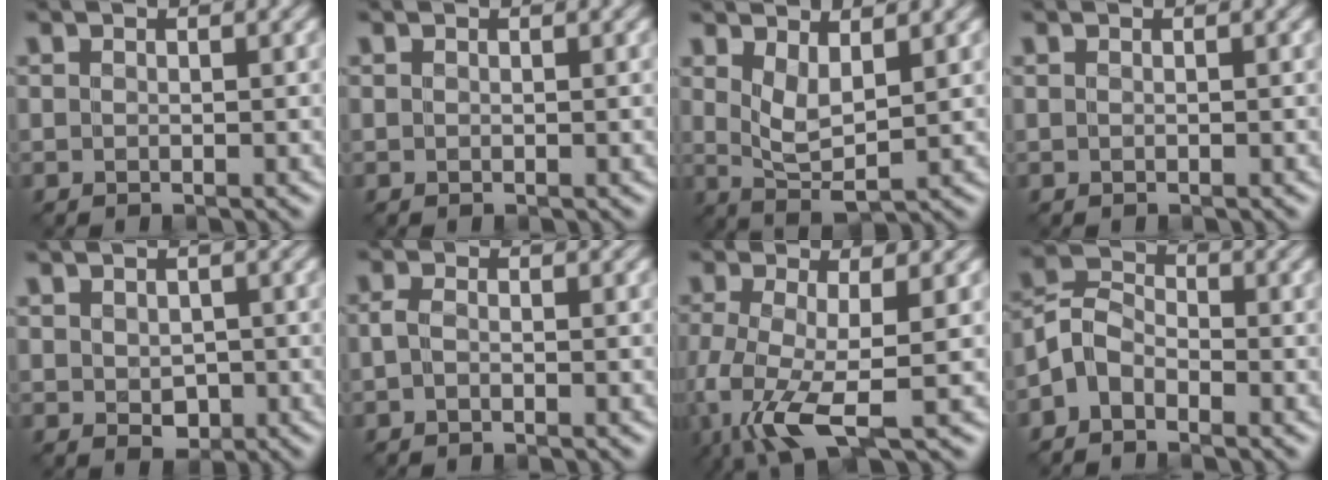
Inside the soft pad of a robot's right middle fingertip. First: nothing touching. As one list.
[{"total": 0.0}, {"total": 3.2, "force": [1.3, 1.1, 2.7], "torque": [-0.062, -0.012, 0.030]}, {"total": 0.0}, {"total": 1.8, "force": [-0.1, 1.4, 1.2], "torque": [-0.021, -0.008, 0.003]}, {"total": 1.0, "force": [-0.6, 0.5, 0.8], "torque": [-0.022, -0.003, -0.013]}, {"total": 6.9, "force": [-2.9, 2.0, 6.0], "torque": [-0.146, -0.021, -0.058]}, {"total": 3.2, "force": [-2.0, 2.0, 1.5], "torque": [-0.035, 0.009, -0.051]}]